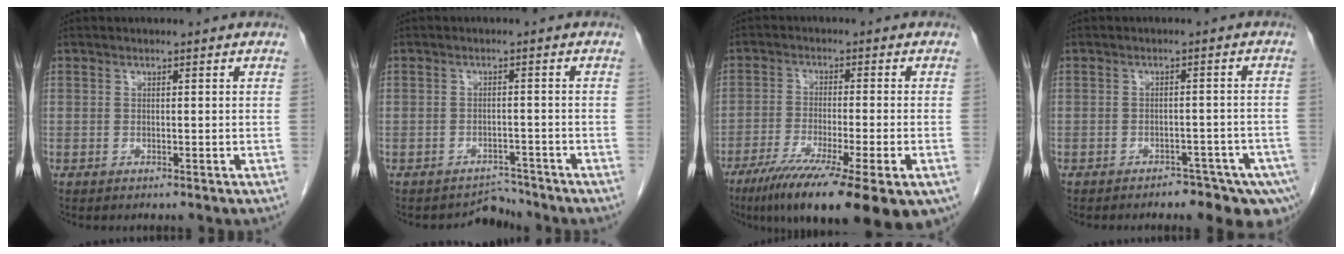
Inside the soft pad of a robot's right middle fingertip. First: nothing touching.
{"total": 2.7, "force": [-2.4, 0.5, -1.1], "torque": [0.016, 0.006, -0.032]}
{"total": 19.5, "force": [-12.6, 2.8, 14.6], "torque": [-0.185, -0.040, -0.189]}
{"total": 10.4, "force": [-7.7, 4.2, 5.6], "torque": [-0.050, -0.004, -0.090]}